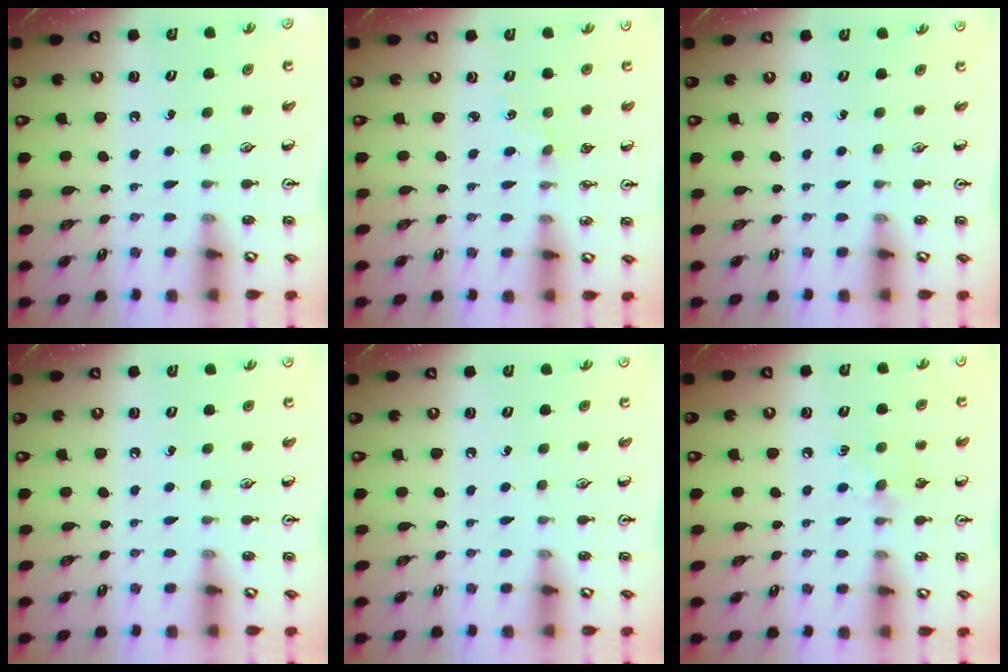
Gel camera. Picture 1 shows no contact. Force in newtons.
{"total": 1.4, "press": 1.4, "slide": 0.3}
{"total": 0.0}
{"total": 0.0}
{"total": 0.0}
{"total": 6.3, "press": 6.2, "slide": 0.9}